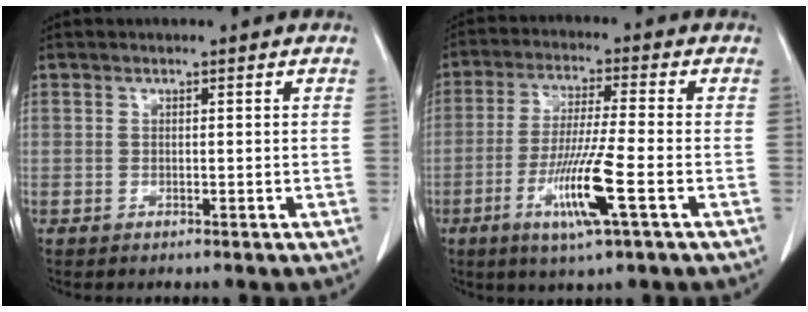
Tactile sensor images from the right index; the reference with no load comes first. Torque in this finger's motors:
{"motor_torque": [1.61, -0.53, 0.58, 0.11]}